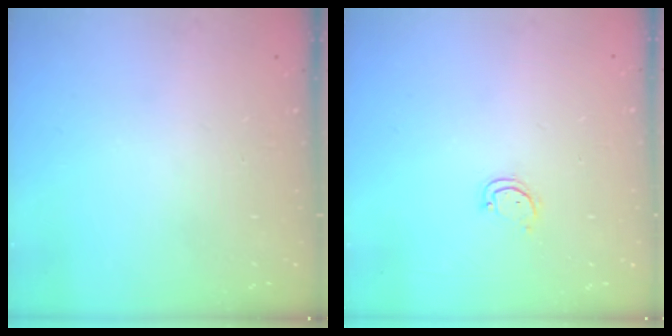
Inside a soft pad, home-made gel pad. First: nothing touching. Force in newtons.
{"total": 2.7, "press": 2.6, "slide": 0.3}